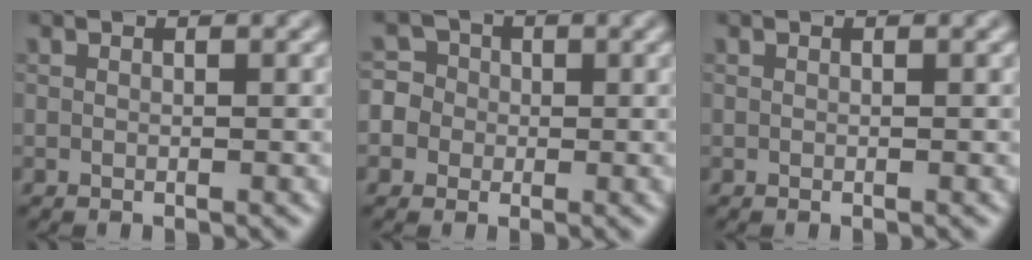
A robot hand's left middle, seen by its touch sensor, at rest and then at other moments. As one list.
[{"total": 6.7, "force": [-1.0, 6.4, 1.8], "torque": [-0.033, 0.022, -0.048]}, {"total": 0.0}]